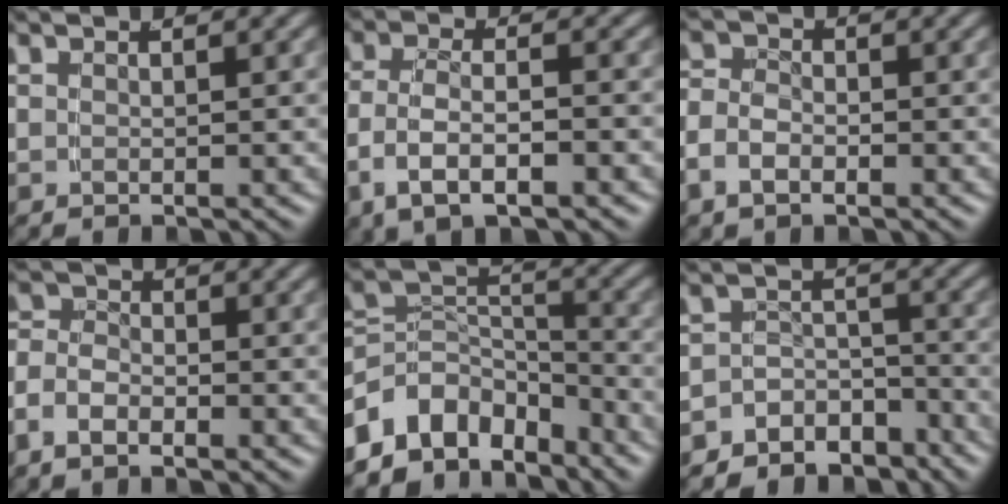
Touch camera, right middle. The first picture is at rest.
{"total": 4.5, "force": [-1.5, 2.4, 3.6], "torque": [-0.078, -0.010, -0.020]}
{"total": 3.2, "force": [-1.2, 2.4, 1.8], "torque": [-0.047, -0.013, -0.020]}
{"total": 3.6, "force": [-1.4, 2.7, 1.9], "torque": [-0.048, -0.015, -0.027]}
{"total": 10.8, "force": [-4.7, 8.0, 5.4], "torque": [-0.109, -0.049, -0.069]}
{"total": 7.1, "force": [-5.6, 4.0, 1.7], "torque": [-0.021, -0.012, -0.098]}